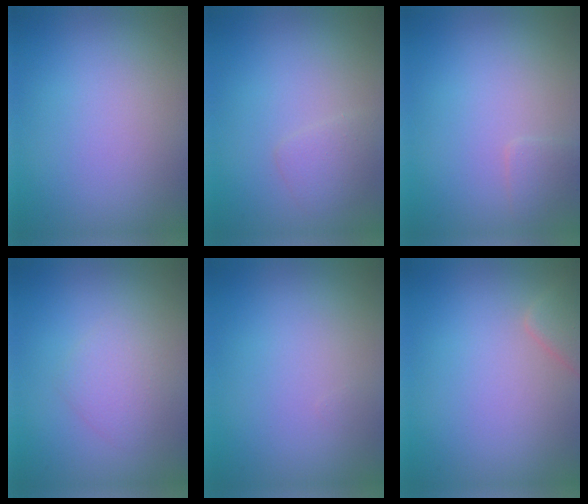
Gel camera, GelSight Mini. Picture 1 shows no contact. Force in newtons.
{"total": 1.5, "press": 1.5, "slide": 0.1}
{"total": 1.0, "press": 1.0, "slide": 0.0}
{"total": 2.1, "press": 2.1, "slide": 0.1}
{"total": 0.0}
{"total": 2.0, "press": 2.0, "slide": 0.2}